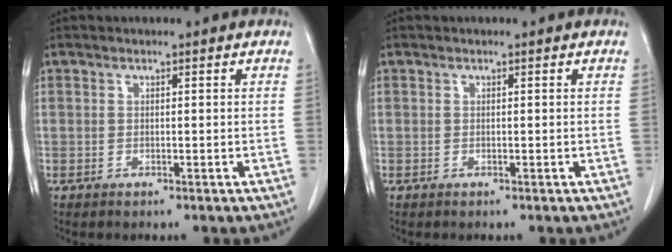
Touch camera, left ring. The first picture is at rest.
{"total": 0.0}